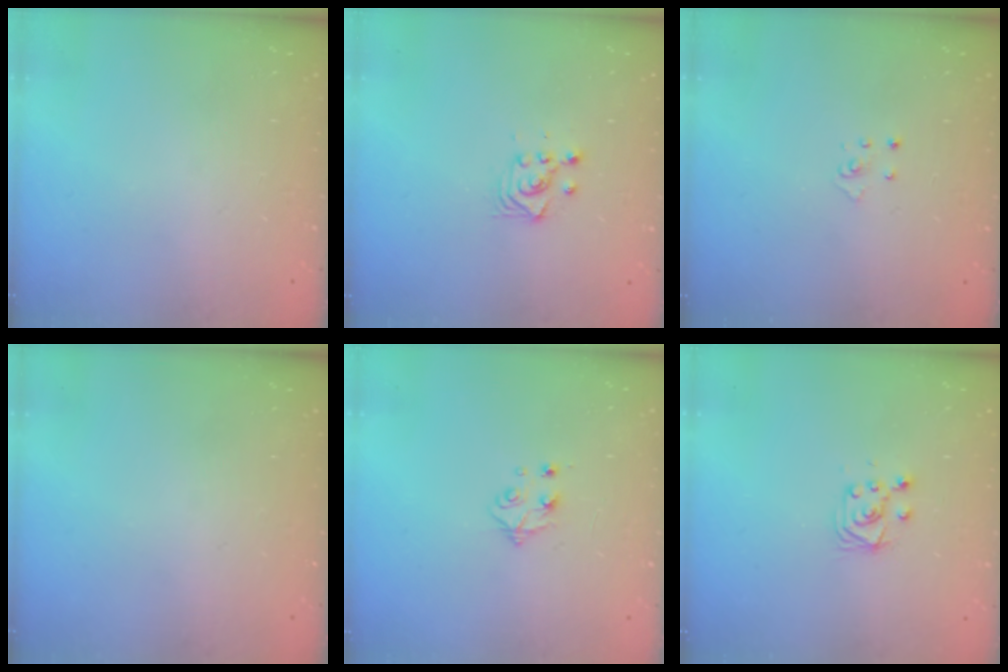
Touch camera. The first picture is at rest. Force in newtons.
{"total": 3.6, "press": 3.4, "slide": 1.2}
{"total": 2.8, "press": 2.8, "slide": 0.3}
{"total": 0.0}
{"total": 4.2, "press": 4.1, "slide": 0.8}
{"total": 4.9, "press": 4.8, "slide": 0.5}